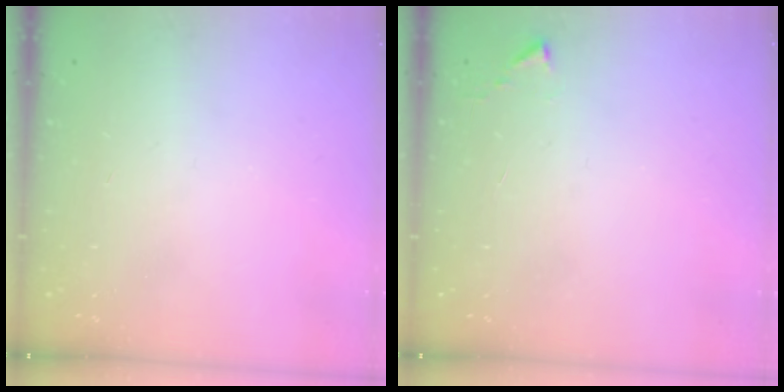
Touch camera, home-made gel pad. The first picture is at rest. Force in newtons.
{"total": 2.7, "press": 2.7, "slide": 0.5}